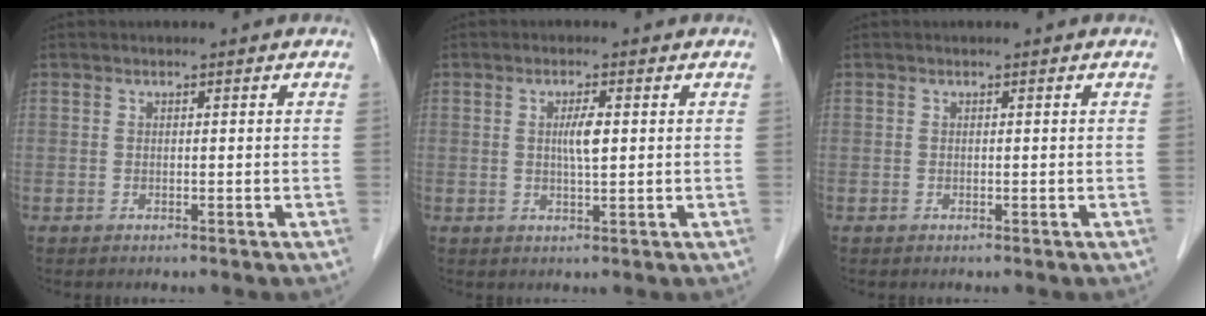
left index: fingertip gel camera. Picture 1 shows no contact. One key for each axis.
{"total": 2.8, "fx": 0.1, "fy": 0.3, "fz": 2.8, "tx": -0.049, "ty": -0.005, "tz": -0.001}
{"total": 0.0}